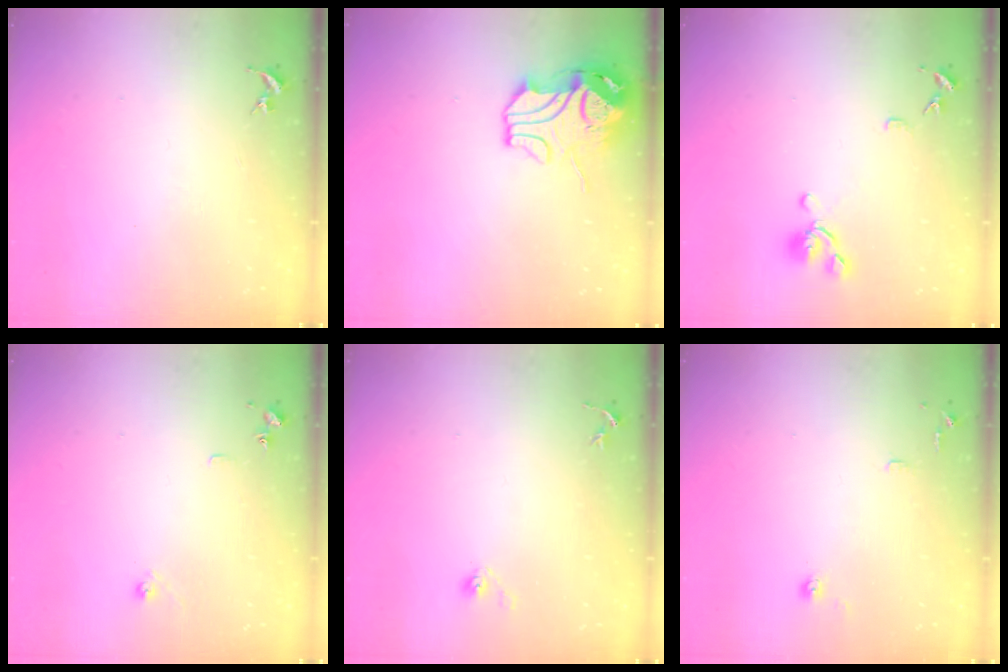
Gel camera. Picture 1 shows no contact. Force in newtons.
{"total": 11.8, "press": 11.7, "slide": 1.5}
{"total": 10.4, "press": 10.3, "slide": 1.3}
{"total": 6.9, "press": 6.9, "slide": 0.7}
{"total": 3.6, "press": 3.3, "slide": 1.4}
{"total": 8.8, "press": 8.8, "slide": 0.8}